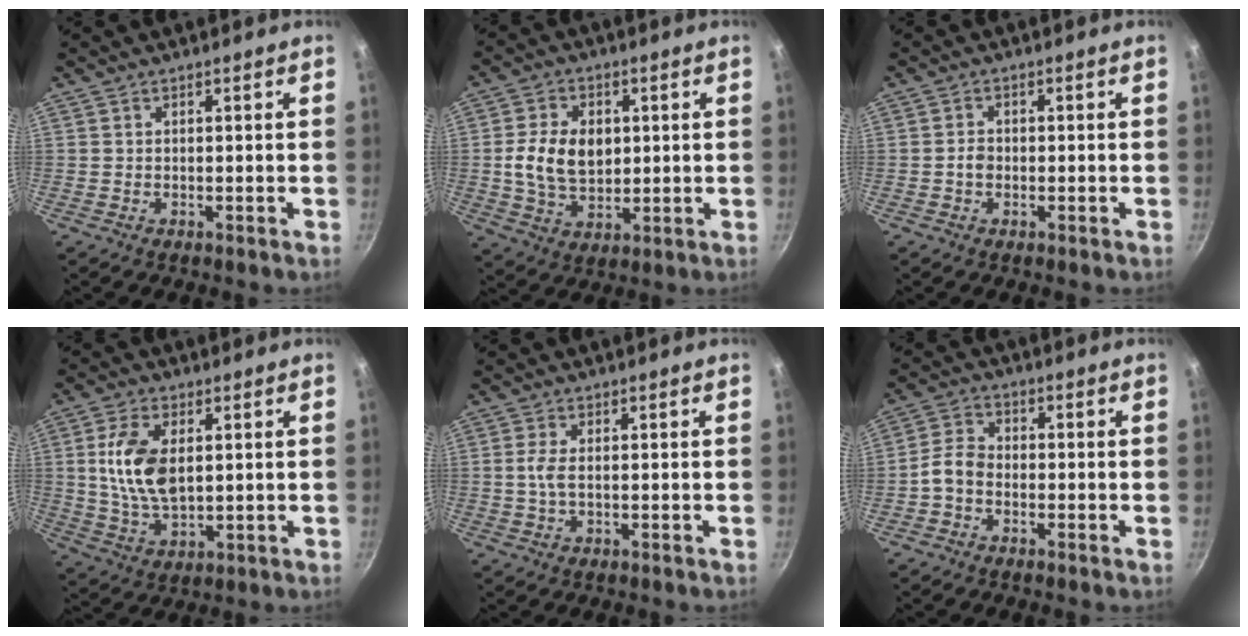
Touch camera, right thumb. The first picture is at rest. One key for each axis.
{"total": 10.8, "fx": 1.1, "fy": 7.5, "fz": 7.7, "tx": -0.124, "ty": -0.005, "tz": 0.020}
{"total": 1.9, "fx": -0.5, "fy": 1.4, "fz": 1.1, "tx": -0.014, "ty": 0.012, "tz": -0.008}
{"total": 11.4, "fx": 1.9, "fy": 6.2, "fz": 9.3, "tx": -0.173, "ty": -0.007, "tz": 0.040}
{"total": 2.8, "fx": -0.1, "fy": 1.1, "fz": 2.6, "tx": -0.062, "ty": 0.002, "tz": -0.003}
{"total": 4.4, "fx": -1.9, "fy": 2.9, "fz": 2.6, "tx": -0.051, "ty": 0.032, "tz": -0.049}